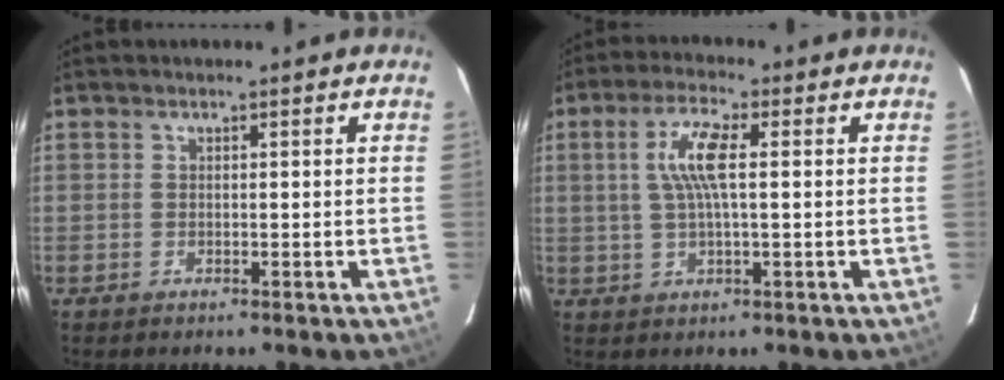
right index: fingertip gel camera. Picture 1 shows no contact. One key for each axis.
{"total": 7.1, "fx": 1.2, "fy": 1.4, "fz": 6.8, "tx": -0.134, "ty": 0.008, "tz": 0.024}